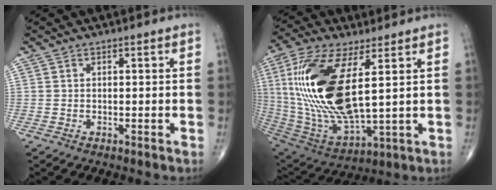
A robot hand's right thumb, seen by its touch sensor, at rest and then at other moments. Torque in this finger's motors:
{"motor_torque": [0.13, 4.51, 2.20, 0.56, 0.39]}